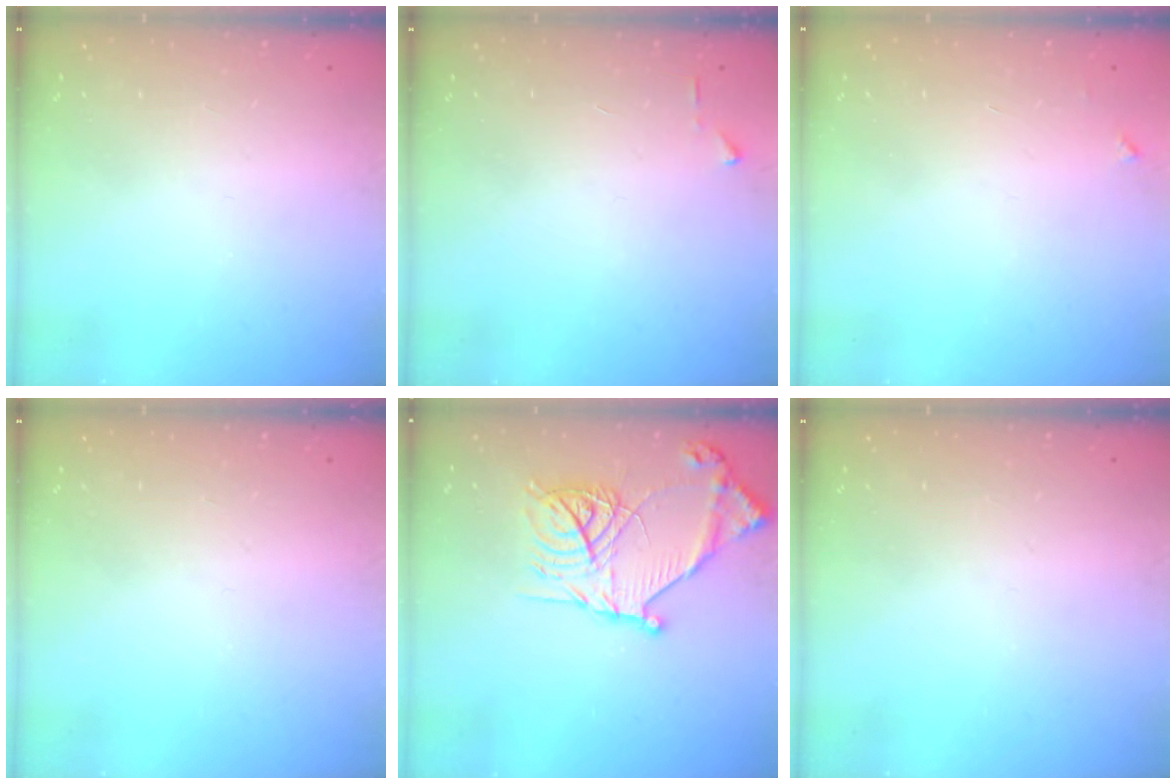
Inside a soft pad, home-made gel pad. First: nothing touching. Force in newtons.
{"total": 3.2, "press": 3.2, "slide": 0.4}
{"total": 3.3, "press": 3.3, "slide": 0.4}
{"total": 0.0}
{"total": 18.8, "press": 18.7, "slide": 2.0}
{"total": 0.0}